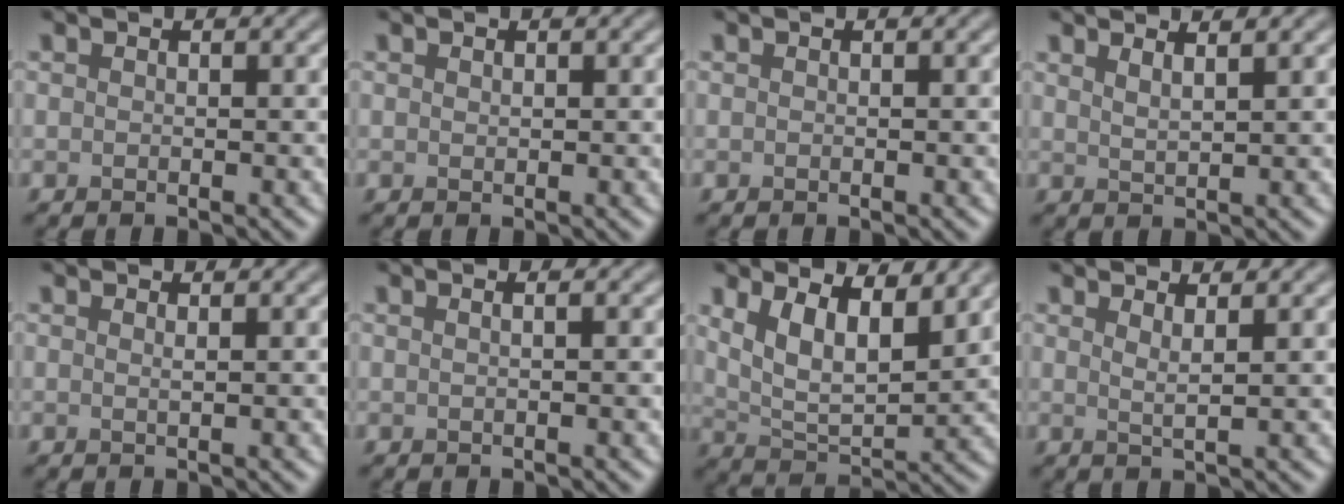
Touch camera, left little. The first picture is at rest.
{"total": 0.0}
{"total": 0.0}
{"total": 2.3, "force": [1.7, 0.6, 1.3], "torque": [-0.010, 0.010, 0.014]}
{"total": 0.6, "force": [0.3, 0.2, 0.5], "torque": [-0.001, -0.001, 0.003]}
{"total": 1.7, "force": [0.6, 0.7, 1.4], "torque": [-0.004, 0.001, -0.008]}
{"total": 6.6, "force": [3.3, 3.0, 4.8], "torque": [-0.095, -0.007, 0.054]}
{"total": 1.7, "force": [1.1, 0.4, 1.2], "torque": [-0.013, -0.002, 0.013]}